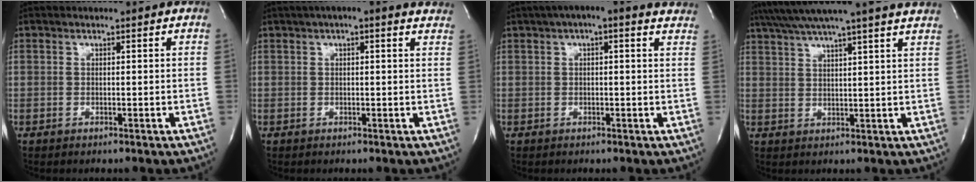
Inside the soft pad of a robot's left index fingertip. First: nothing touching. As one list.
[{"total": 7.5, "force": [5.7, 1.6, 4.7], "torque": [-0.066, 0.022, 0.057]}, {"total": 9.7, "force": [7.3, 2.5, 5.9], "torque": [-0.082, 0.028, 0.078]}, {"total": 17.6, "force": [15.4, -1.2, 8.4], "torque": [-0.151, 0.003, 0.205]}]